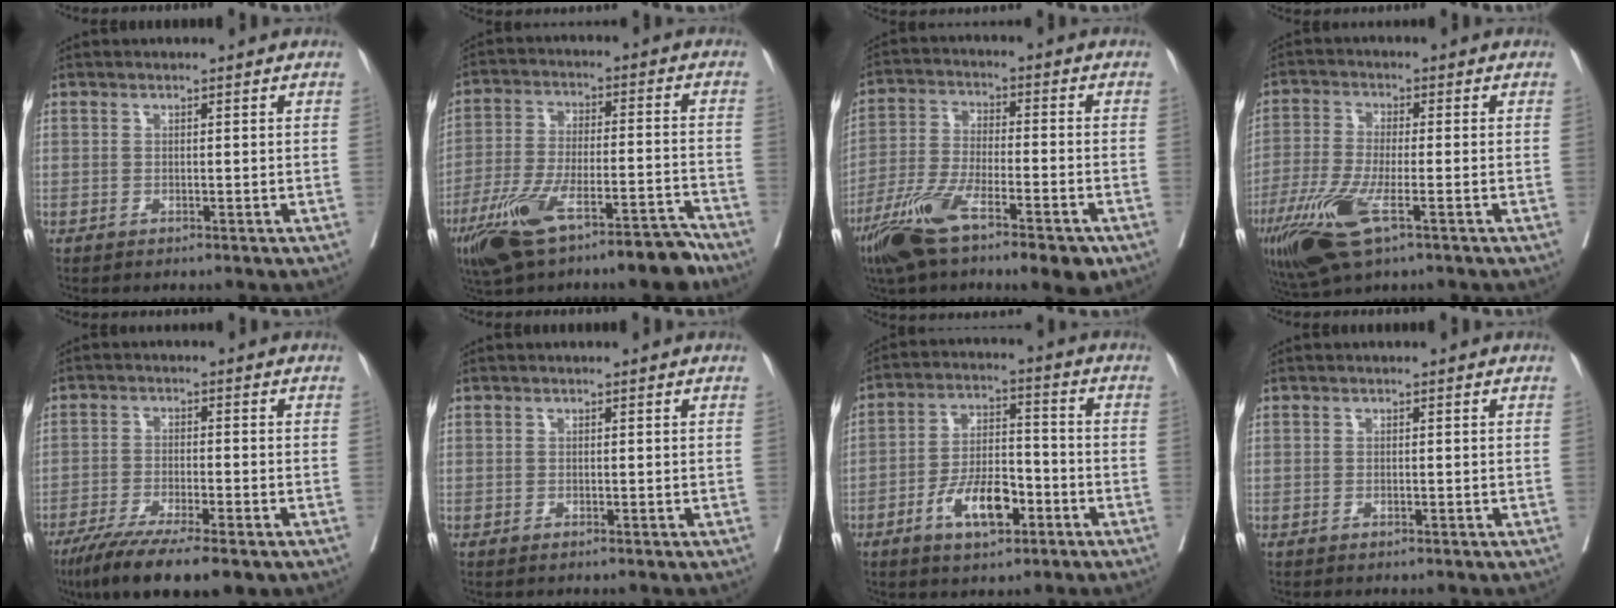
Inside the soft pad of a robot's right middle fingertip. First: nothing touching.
{"total": 14.6, "force": [-10.5, 3.1, 9.6], "torque": [-0.180, -0.002, -0.182]}
{"total": 14.0, "force": [-8.4, 2.9, 10.7], "torque": [-0.201, -0.025, -0.148]}
{"total": 11.1, "force": [-5.3, 2.2, 9.5], "torque": [-0.197, -0.031, -0.096]}
{"total": 12.9, "force": [-9.2, 2.0, 8.8], "torque": [-0.144, -0.031, -0.148]}
{"total": 0.0}
{"total": 9.3, "force": [-4.4, 3.6, 7.3], "torque": [-0.136, 0.005, -0.078]}
{"total": 0.0}